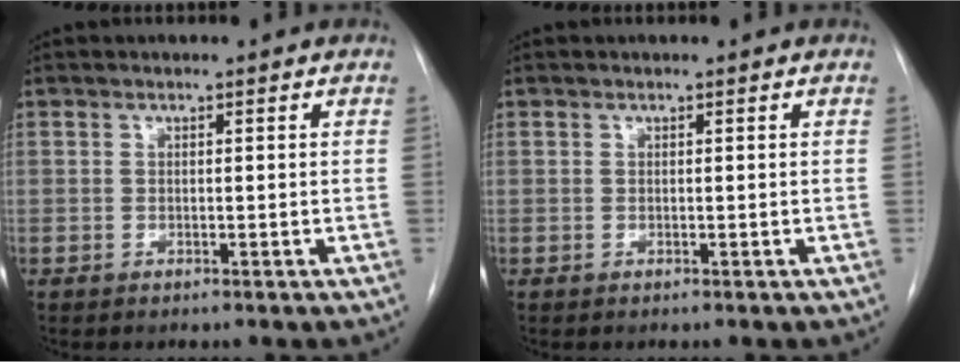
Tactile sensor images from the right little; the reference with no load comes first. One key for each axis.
{"total": 0.0}